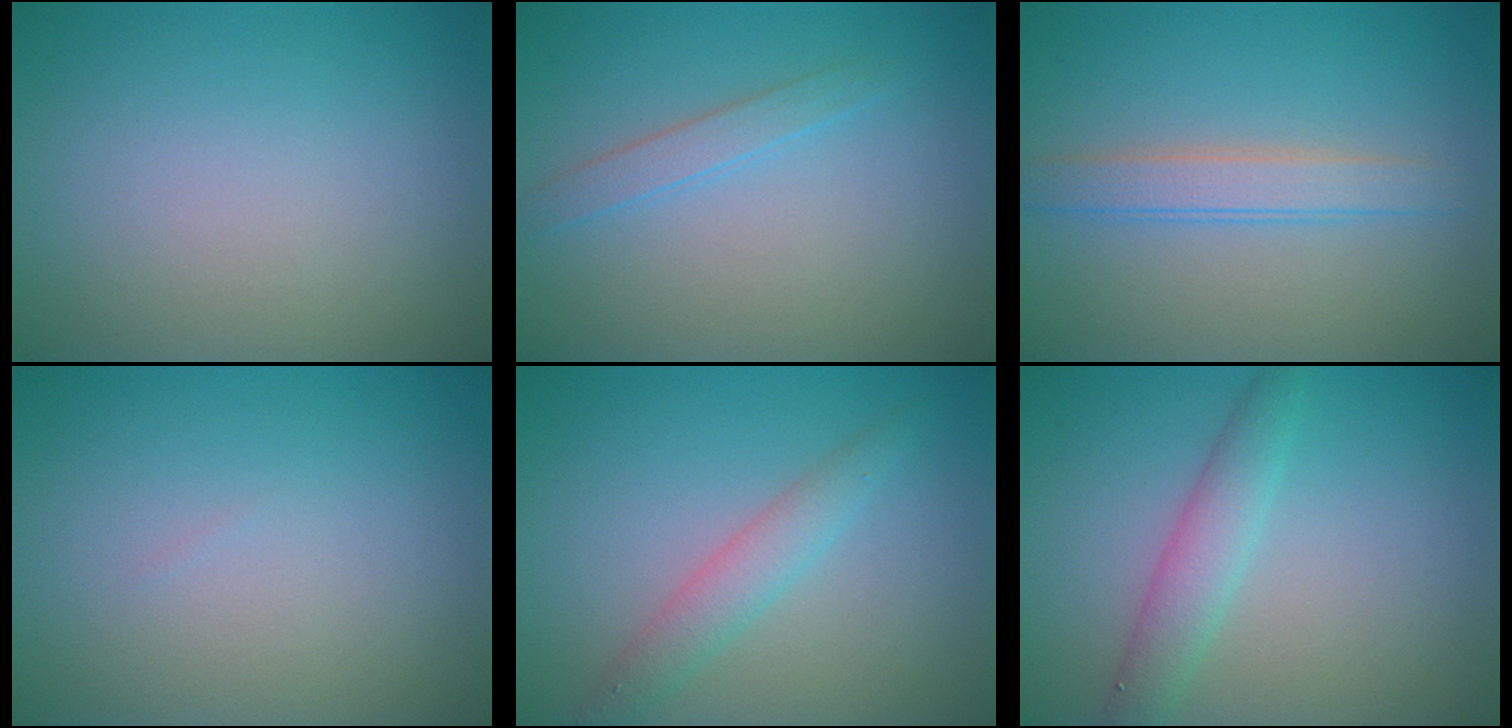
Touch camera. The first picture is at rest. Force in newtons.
{"total": 1.5, "press": 1.5, "slide": 0.1}
{"total": 2.5, "press": 2.5, "slide": 0.1}
{"total": 0.0}
{"total": 2.3, "press": 2.3, "slide": 0.1}
{"total": 2.8, "press": 2.8, "slide": 0.2}